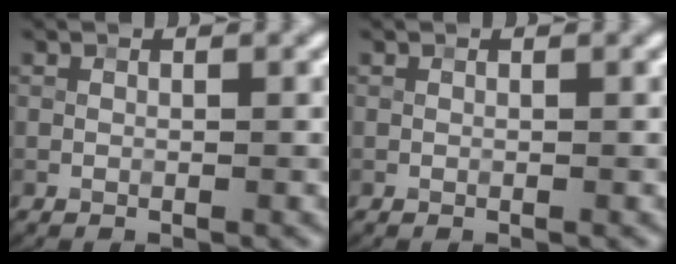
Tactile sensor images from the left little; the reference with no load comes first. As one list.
[{"total": 0.0}]